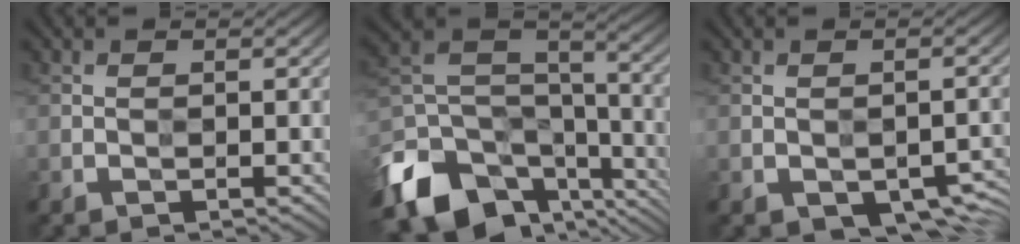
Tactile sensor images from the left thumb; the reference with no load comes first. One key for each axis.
{"total": 15.9, "fx": -8.9, "fy": 9.9, "fz": 8.8, "tx": -0.235, "ty": -0.038, "tz": -0.144}
{"total": 5.7, "fx": -3.1, "fy": 3.0, "fz": 3.8, "tx": -0.047, "ty": -0.012, "tz": -0.036}